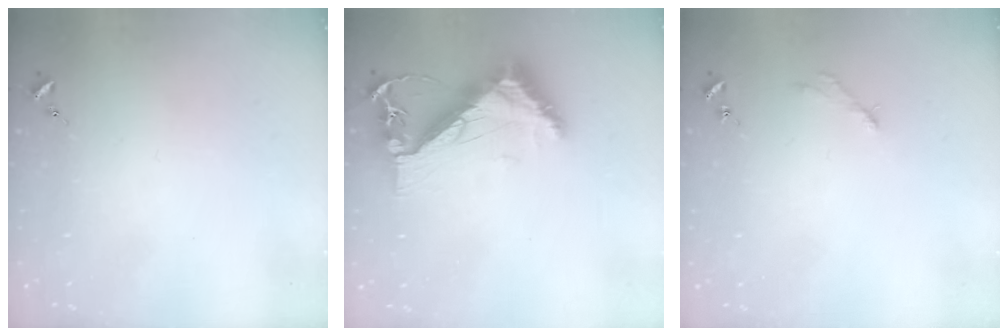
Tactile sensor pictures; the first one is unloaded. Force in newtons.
{"total": 9.0, "press": 8.9, "slide": 0.6}
{"total": 2.5, "press": 2.5, "slide": 0.3}